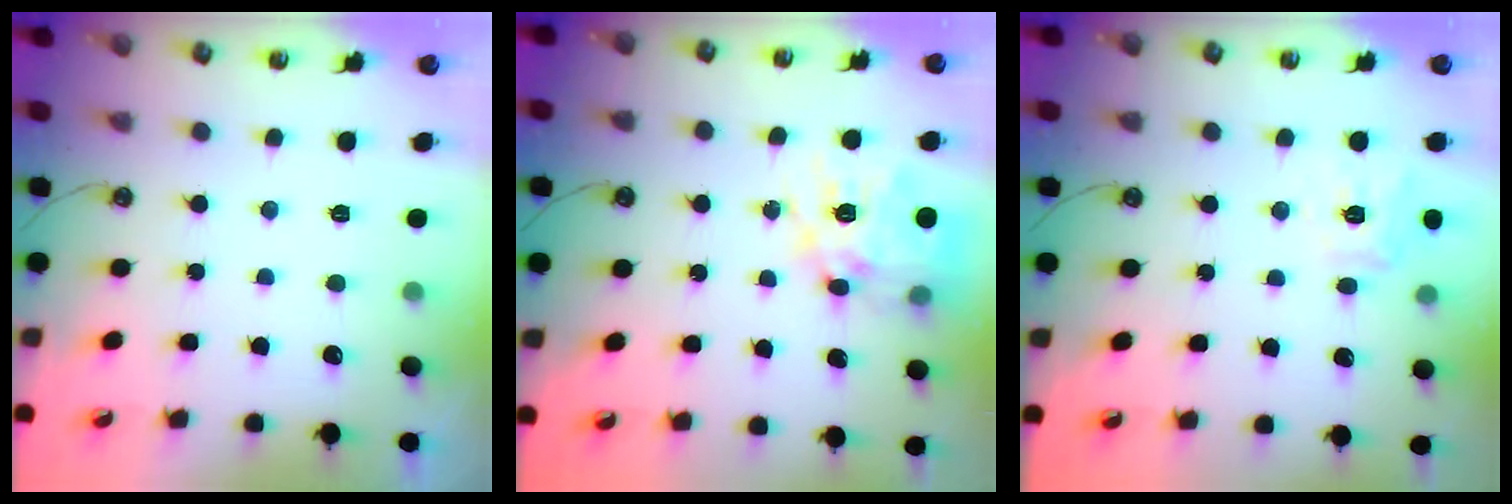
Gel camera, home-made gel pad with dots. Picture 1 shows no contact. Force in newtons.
{"total": 16.4, "press": 16.3, "slide": 1.6}
{"total": 10.4, "press": 10.4, "slide": 1.1}